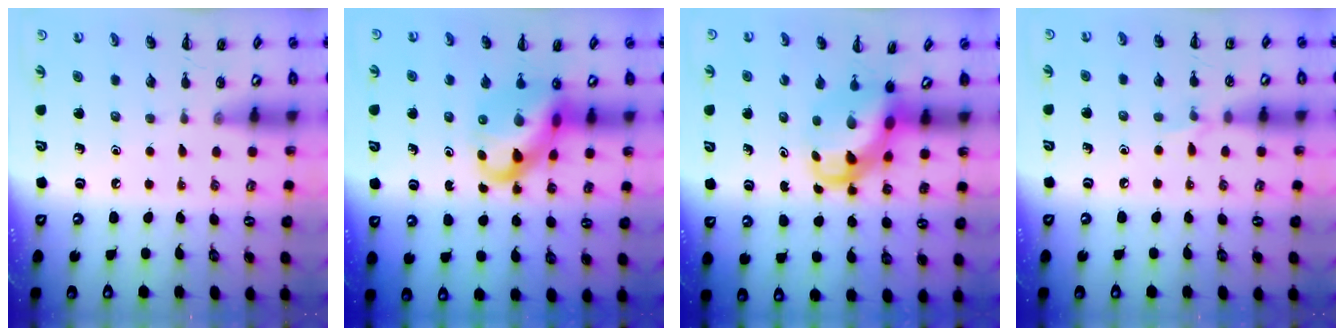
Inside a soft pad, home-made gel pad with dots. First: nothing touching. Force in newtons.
{"total": 11.7, "press": 11.3, "slide": 3.2}
{"total": 5.0, "press": 4.9, "slide": 0.5}
{"total": 4.7, "press": 4.4, "slide": 1.6}